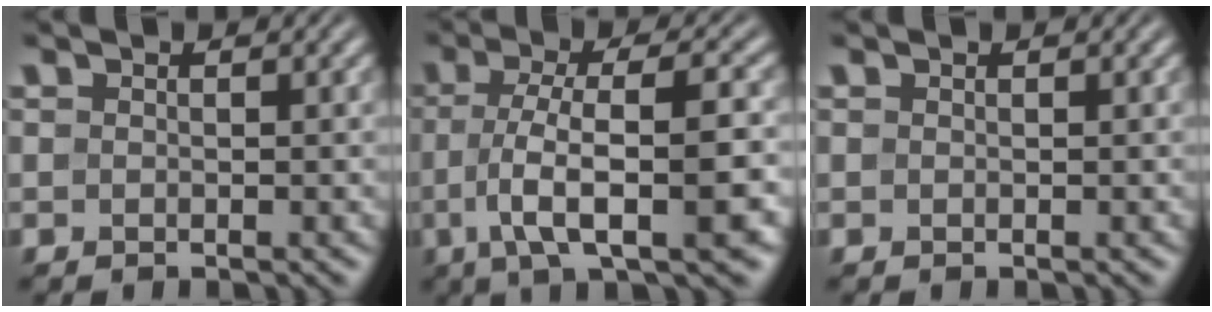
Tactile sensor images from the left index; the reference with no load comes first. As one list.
[{"total": 7.9, "force": [-1.9, 2.1, 7.4], "torque": [-0.120, 0.008, -0.036]}, {"total": 0.0}]